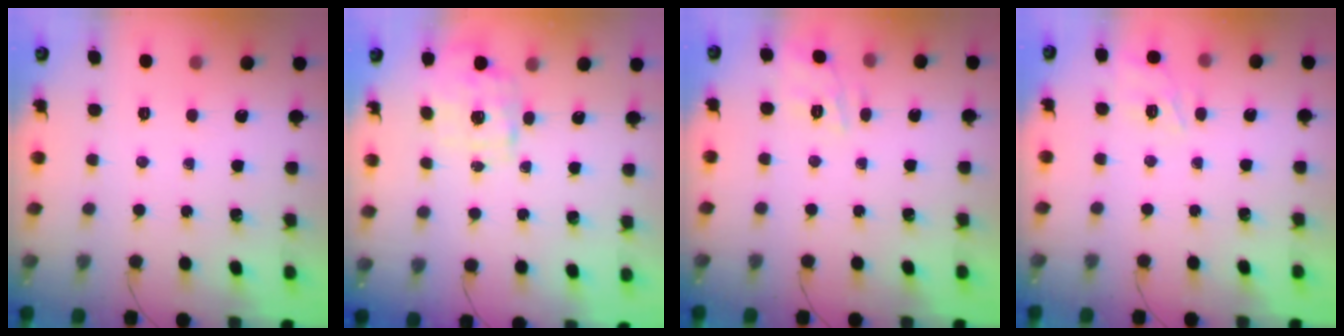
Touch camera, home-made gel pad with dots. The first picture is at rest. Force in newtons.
{"total": 1.7, "press": 1.6, "slide": 0.5}
{"total": 4.7, "press": 4.5, "slide": 1.4}
{"total": 9.1, "press": 8.9, "slide": 1.6}